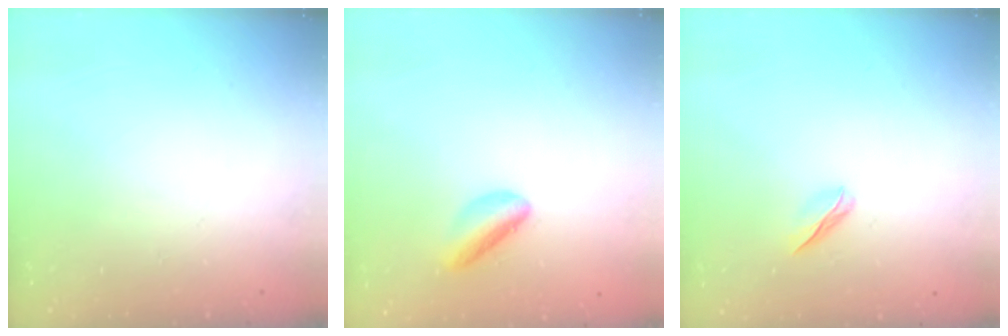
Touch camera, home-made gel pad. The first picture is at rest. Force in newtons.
{"total": 4.3, "press": 4.2, "slide": 0.6}
{"total": 3.2, "press": 3.1, "slide": 1.0}